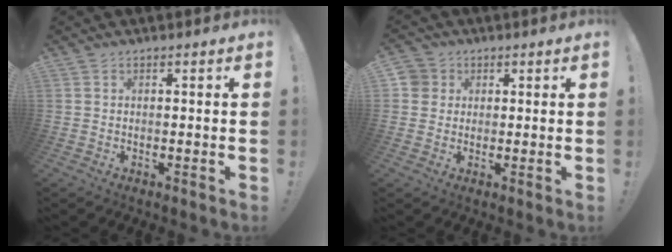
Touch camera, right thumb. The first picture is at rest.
{"total": 4.1, "force": [1.0, 3.9, 1.0], "torque": [-0.017, 0.005, 0.020]}